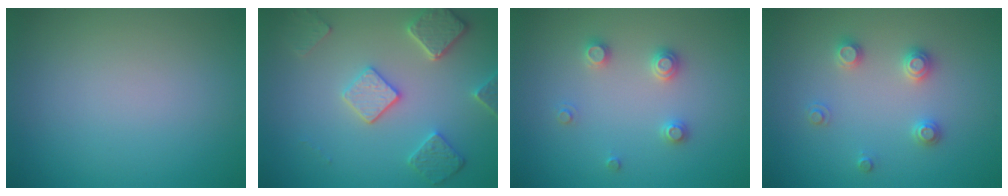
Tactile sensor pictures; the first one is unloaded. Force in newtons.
{"total": 4.5, "press": 3.8, "slide": 2.5}
{"total": 2.0, "press": 2.0, "slide": 0.2}
{"total": 2.3, "press": 2.3, "slide": 0.2}